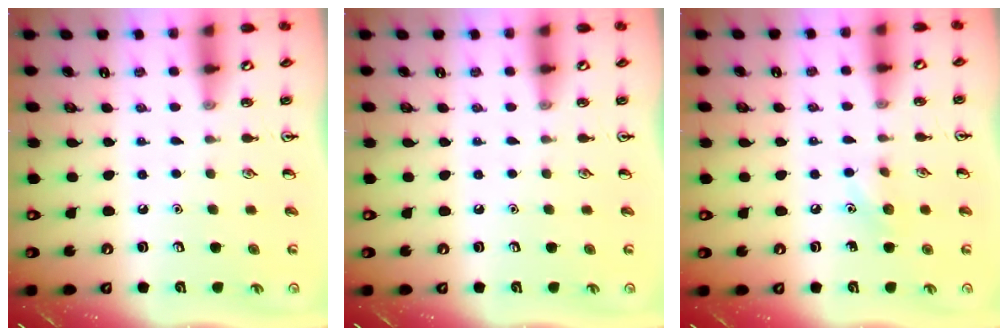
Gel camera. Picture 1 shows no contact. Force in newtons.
{"total": 0.0}
{"total": 7.1, "press": 6.8, "slide": 1.8}